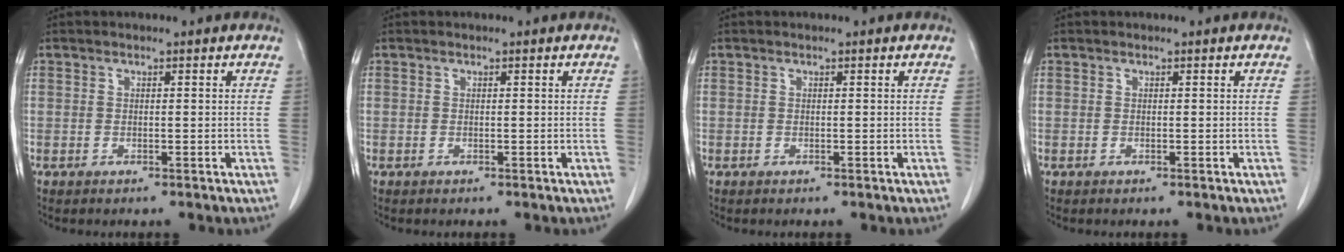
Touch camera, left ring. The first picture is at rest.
{"total": 0.0}
{"total": 0.0}
{"total": 0.0}